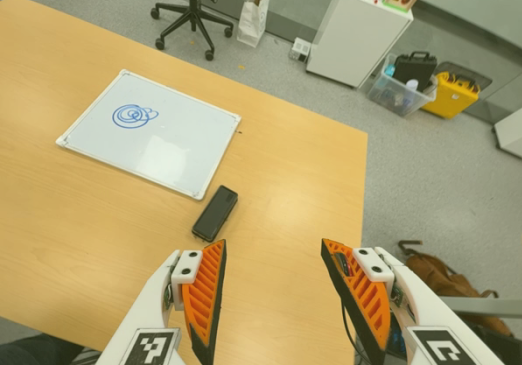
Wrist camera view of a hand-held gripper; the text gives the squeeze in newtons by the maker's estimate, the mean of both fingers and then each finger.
{"total": 0.0}